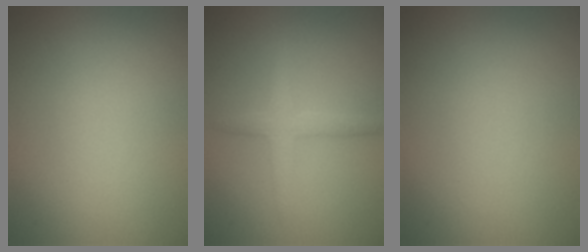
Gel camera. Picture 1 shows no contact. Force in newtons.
{"total": 2.0, "press": 2.0, "slide": 0.1}
{"total": 0.0}